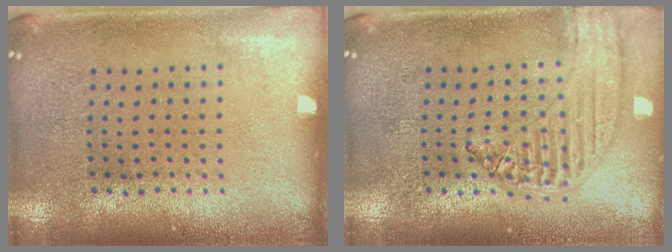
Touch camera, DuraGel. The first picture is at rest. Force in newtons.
{"total": 1.2, "press": 1.2, "slide": 0.1}